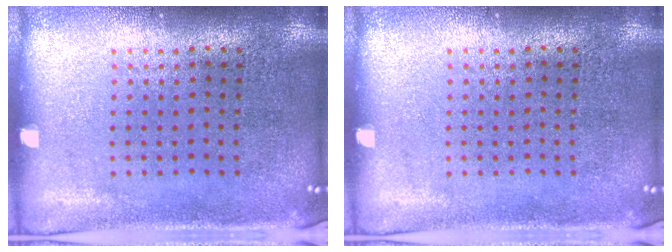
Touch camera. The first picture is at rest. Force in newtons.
{"total": 0.0}